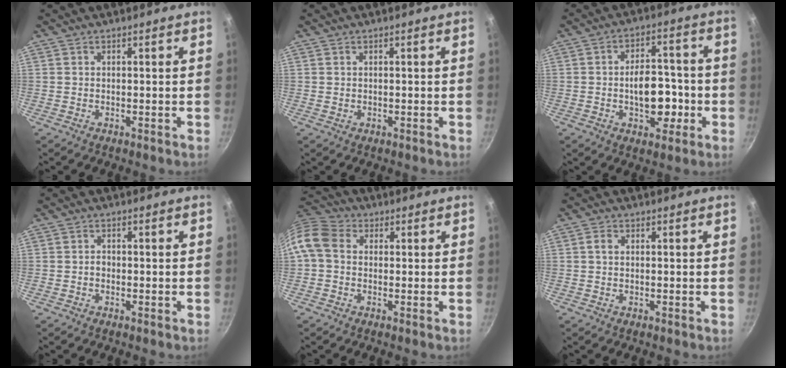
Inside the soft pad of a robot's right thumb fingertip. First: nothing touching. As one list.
[{"total": 0.0}, {"total": 10.6, "force": [-2.2, 6.5, 8.1], "torque": [-0.077, 0.024, -0.032]}, {"total": 1.1, "force": [-0.4, 0.9, 0.6], "torque": [-0.006, 0.005, -0.007]}, {"total": 9.2, "force": [0.4, 7.2, 5.6], "torque": [-0.116, 0.026, -0.010]}, {"total": 1.3, "force": [0.2, 1.0, 0.9], "torque": [-0.018, 0.005, 0.001]}]